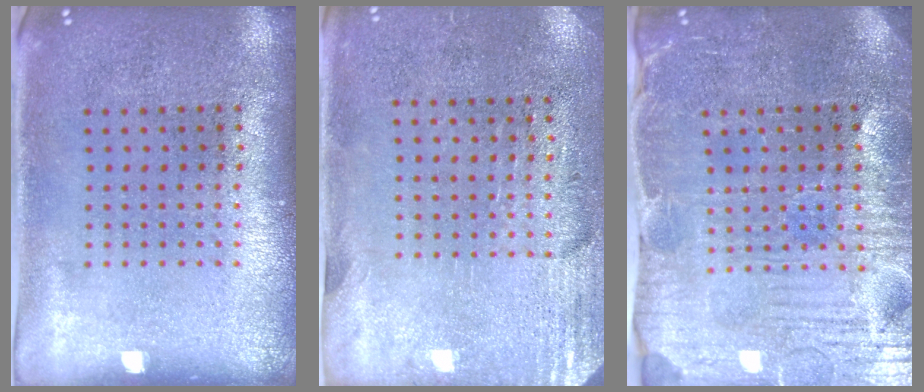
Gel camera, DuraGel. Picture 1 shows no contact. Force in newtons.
{"total": 2.8, "press": 2.5, "slide": 1.4}
{"total": 3.9, "press": 3.9, "slide": 0.7}